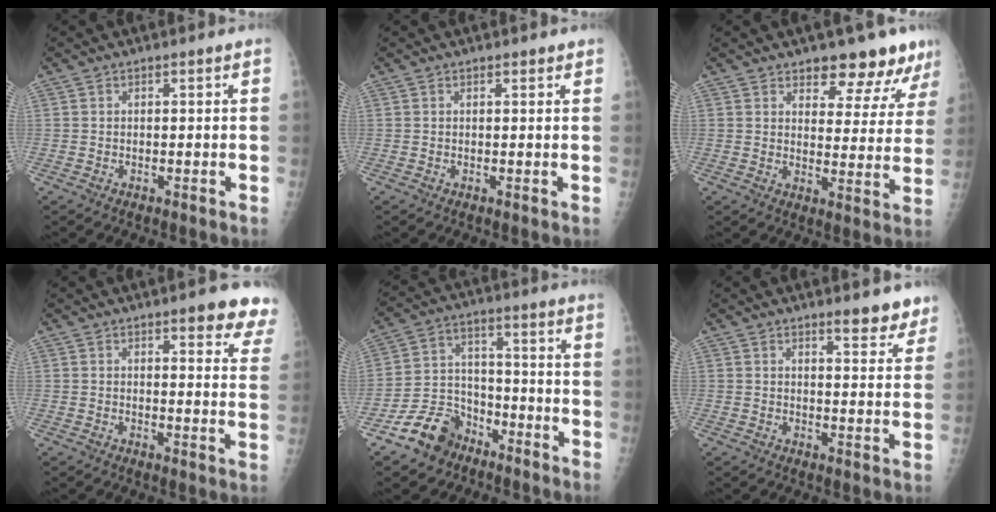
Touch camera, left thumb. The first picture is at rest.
{"total": 0.7, "force": [0.6, 0.3, 0.3], "torque": [-0.004, -0.003, 0.007]}
{"total": 10.9, "force": [8.7, 4.4, 4.8], "torque": [-0.019, -0.056, 0.105]}
{"total": 10.2, "force": [7.4, 2.9, 6.4], "torque": [-0.041, -0.033, 0.071]}
{"total": 10.3, "force": [-7.0, 7.0, 3.0], "torque": [-0.029, 0.060, -0.129]}
{"total": 6.0, "force": [4.8, 1.7, 3.1], "torque": [-0.016, -0.031, 0.058]}